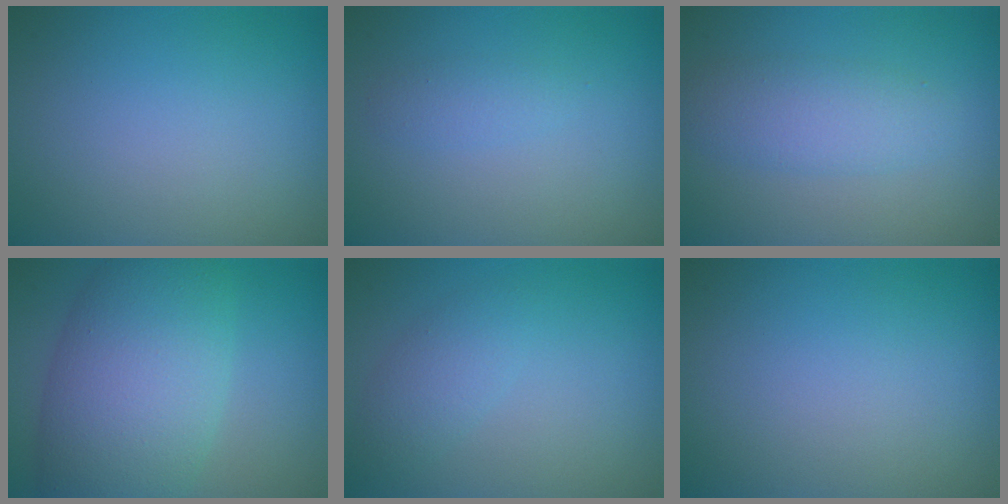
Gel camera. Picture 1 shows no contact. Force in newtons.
{"total": 1.1, "press": 1.0, "slide": 0.1}
{"total": 3.2, "press": 3.2, "slide": 0.1}
{"total": 9.4, "press": 9.4, "slide": 0.3}
{"total": 2.0, "press": 2.0, "slide": 0.1}
{"total": 0.0}